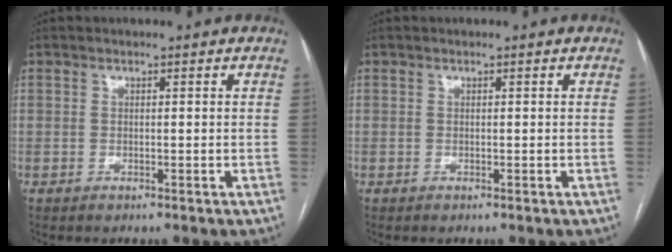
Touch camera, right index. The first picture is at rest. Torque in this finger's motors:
{"motor_torque": [0.02, 0.02, 0.00, 0.00]}